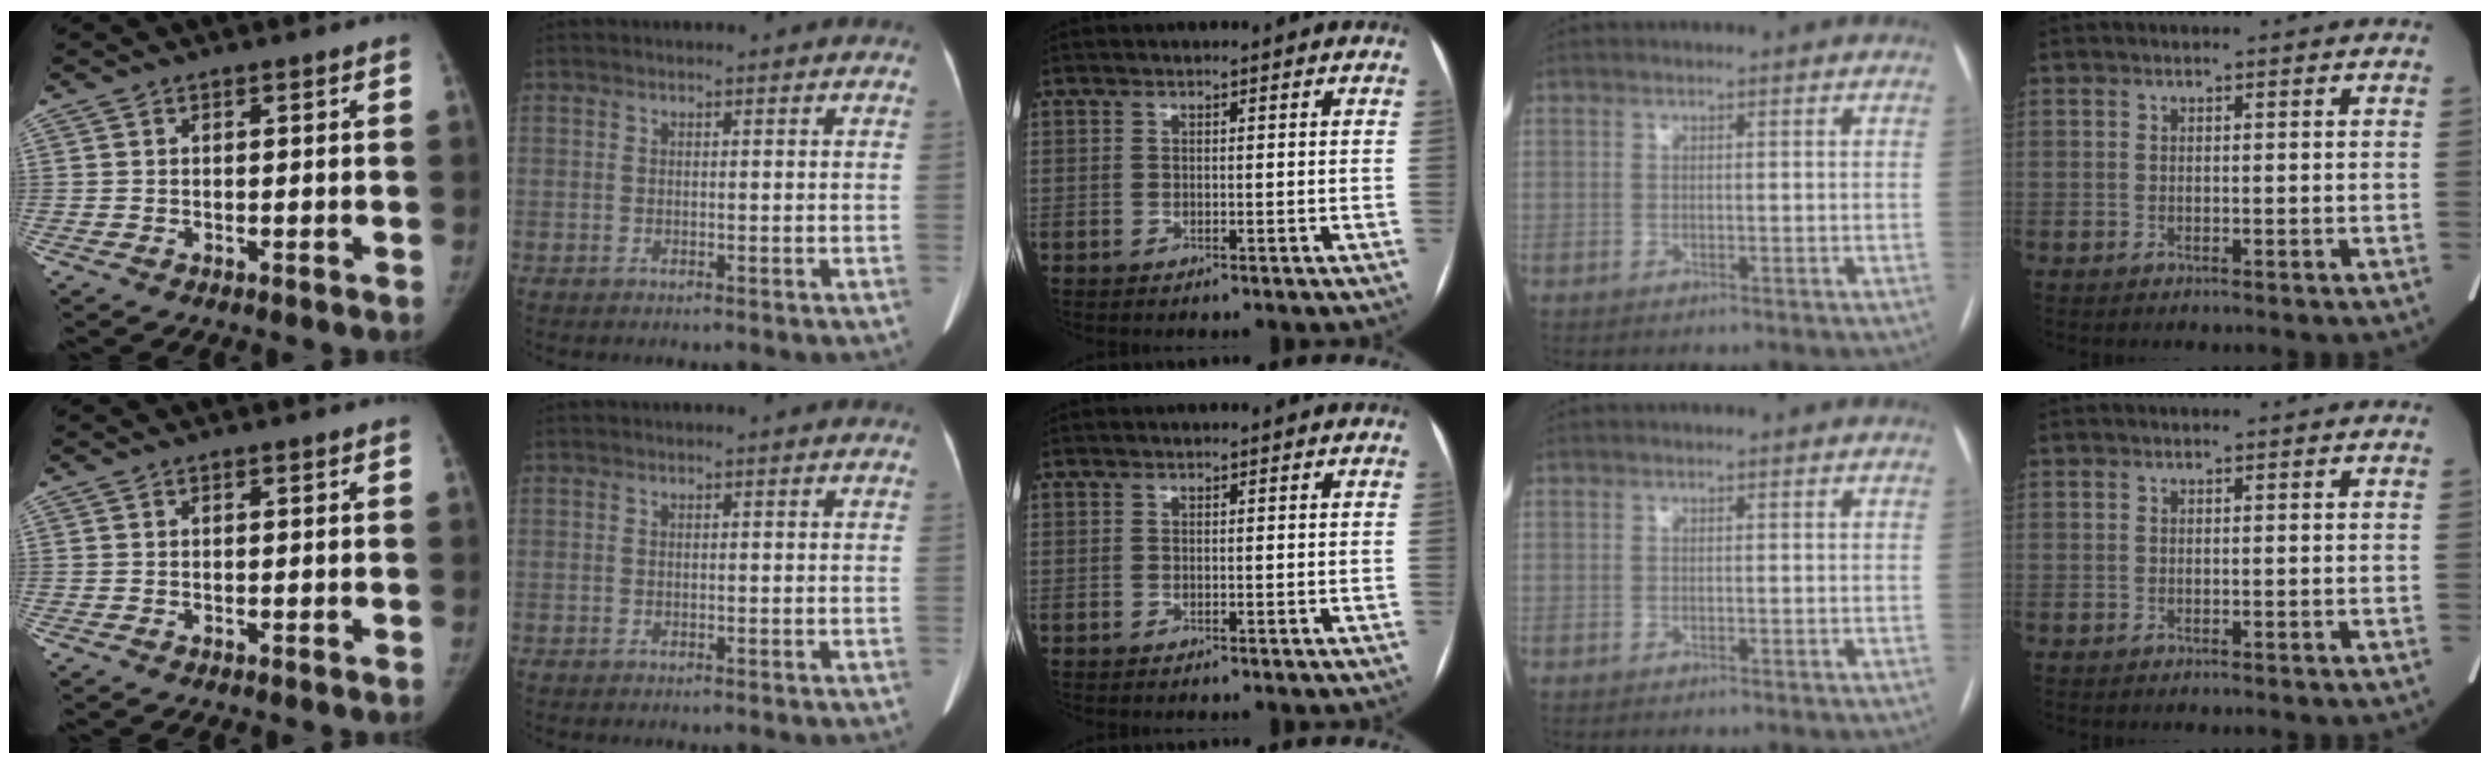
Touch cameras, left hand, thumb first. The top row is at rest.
{}